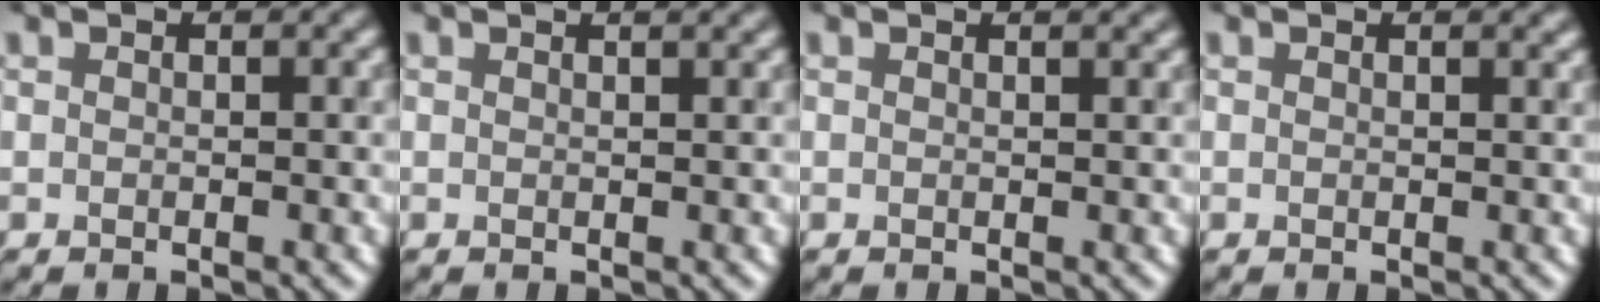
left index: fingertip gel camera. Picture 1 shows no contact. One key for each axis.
{"total": 1.6, "fx": 1.1, "fy": 0.4, "fz": 1.0, "tx": -0.005, "ty": 0.002, "tz": -0.002}
{"total": 1.0, "fx": 0.8, "fy": 0.2, "fz": 0.6, "tx": -0.007, "ty": -0.001, "tz": 0.002}
{"total": 0.6, "fx": 0.5, "fy": 0.2, "fz": 0.3, "tx": -0.004, "ty": -0.003, "tz": 0.004}